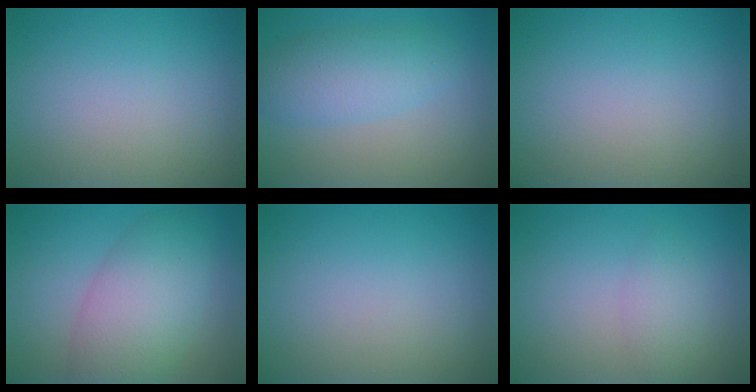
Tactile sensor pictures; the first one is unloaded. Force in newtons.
{"total": 4.2, "press": 4.2, "slide": 0.1}
{"total": 0.0}
{"total": 6.8, "press": 6.8, "slide": 0.1}
{"total": 0.0}
{"total": 1.9, "press": 1.9, "slide": 0.1}